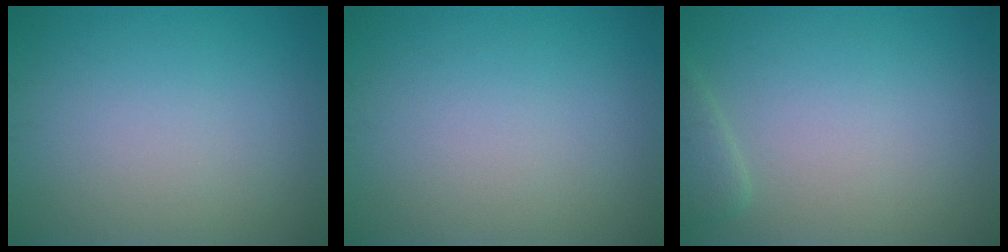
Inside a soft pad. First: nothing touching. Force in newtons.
{"total": 0.0}
{"total": 1.5, "press": 1.5, "slide": 0.1}